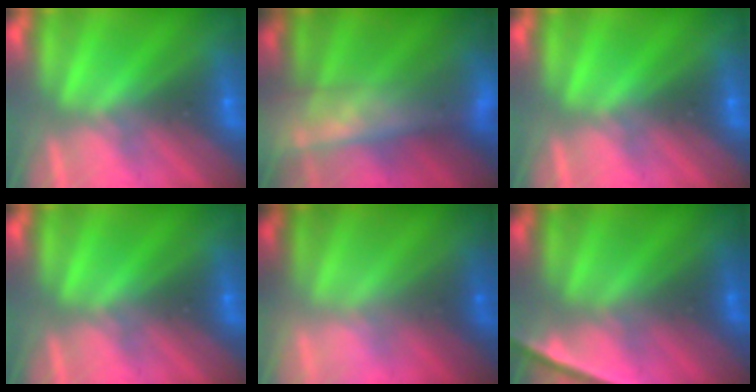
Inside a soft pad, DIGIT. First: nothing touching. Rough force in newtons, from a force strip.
{"total": 7.8}
{"total": 0.0}
{"total": 0.0}
{"total": 2.4}
{"total": 2.2}